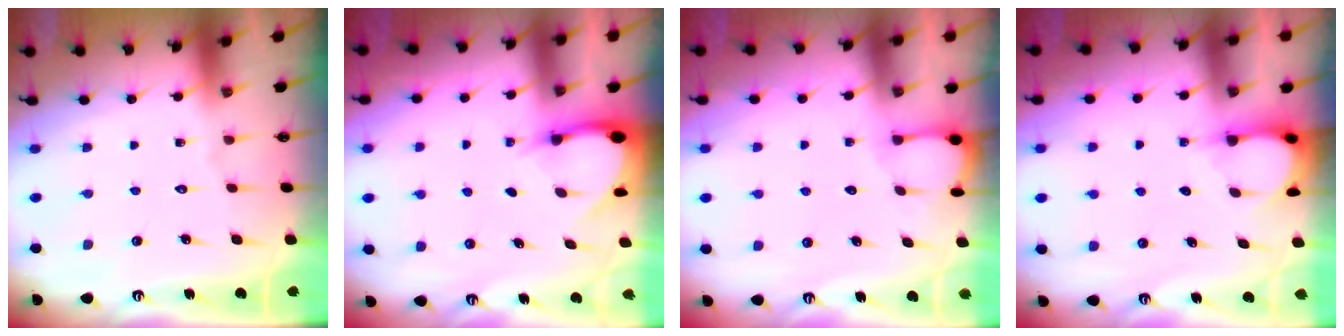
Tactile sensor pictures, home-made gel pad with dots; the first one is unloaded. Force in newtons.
{"total": 3.3, "press": 3.3, "slide": 0.3}
{"total": 2.1, "press": 2.1, "slide": 0.2}
{"total": 4.2, "press": 4.2, "slide": 0.4}